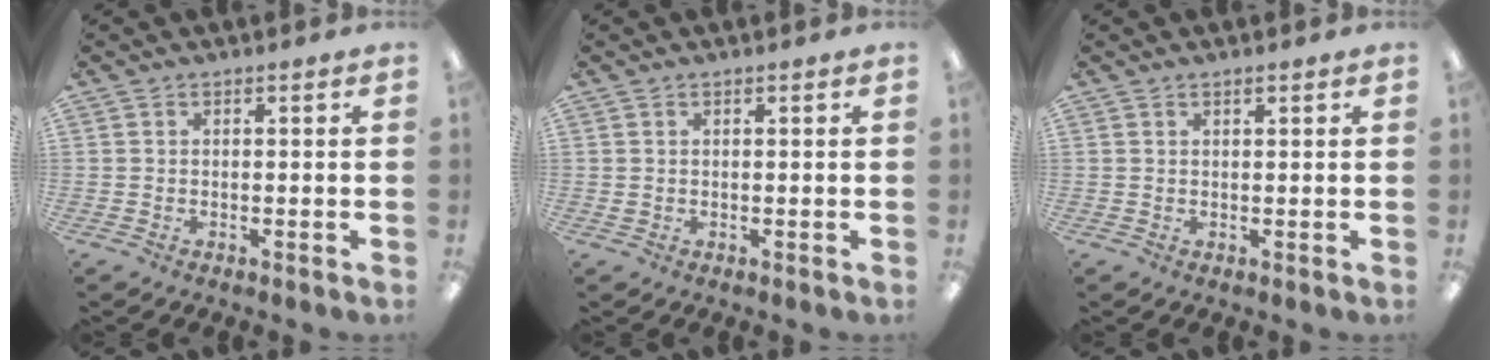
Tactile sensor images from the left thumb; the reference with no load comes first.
{"total": 0.7, "force": [0.4, 0.4, 0.4], "torque": [-0.009, 0.004, 0.007]}
{"total": 1.0, "force": [0.8, 0.2, 0.5], "torque": [-0.013, 0.000, 0.015]}